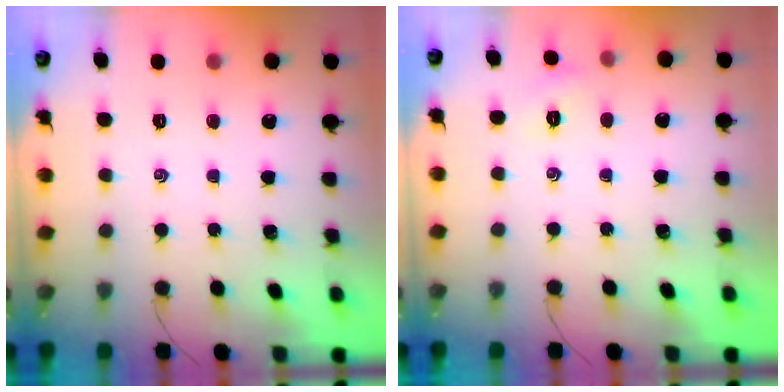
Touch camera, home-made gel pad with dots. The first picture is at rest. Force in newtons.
{"total": 2.1, "press": 2.1, "slide": 0.6}